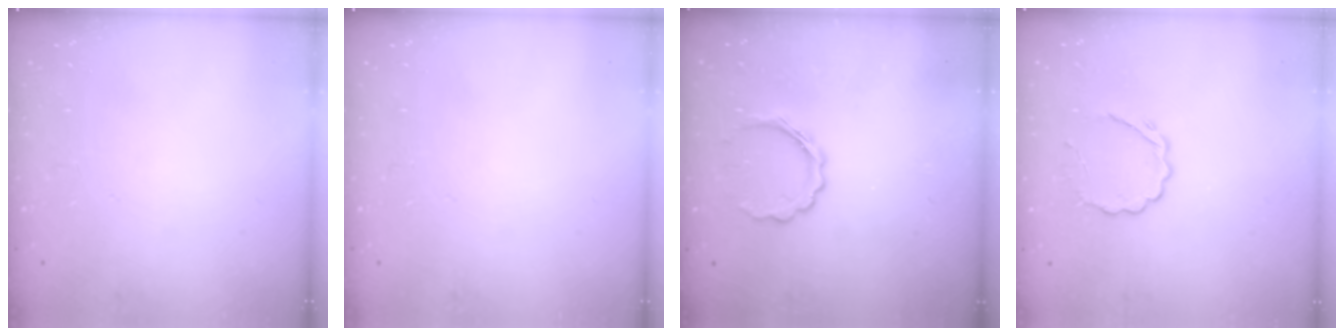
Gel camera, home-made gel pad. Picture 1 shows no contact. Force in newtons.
{"total": 0.0}
{"total": 6.4, "press": 6.3, "slide": 0.9}
{"total": 5.1, "press": 5.0, "slide": 1.0}